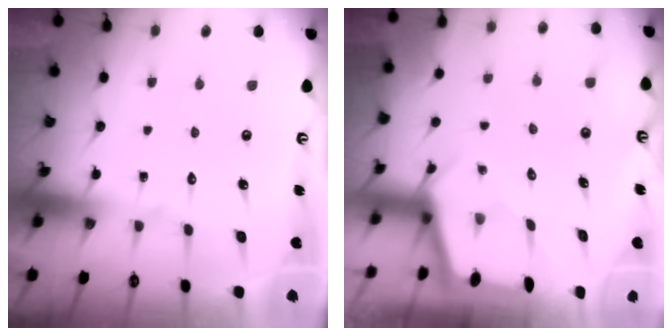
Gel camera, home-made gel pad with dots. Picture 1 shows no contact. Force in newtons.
{"total": 2.1, "press": 2.1, "slide": 0.1}